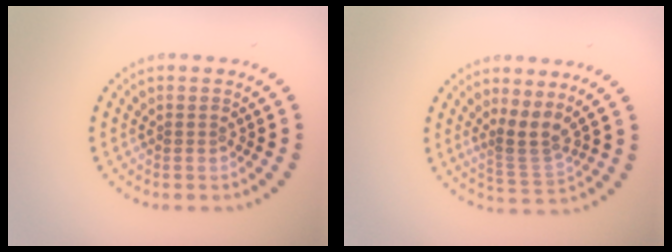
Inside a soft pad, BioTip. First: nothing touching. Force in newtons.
{"total": 2.8, "press": 1.8, "slide": 2.1}